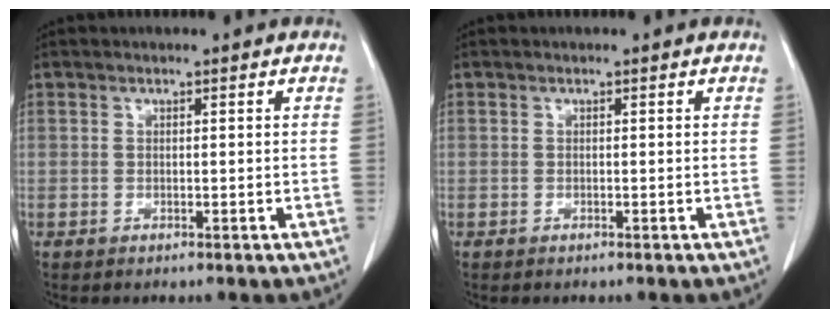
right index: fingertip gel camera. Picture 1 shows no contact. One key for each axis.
{"total": 0.0}